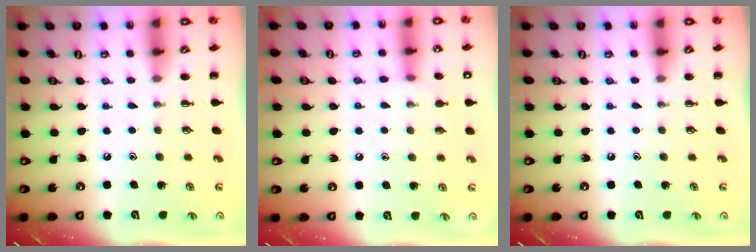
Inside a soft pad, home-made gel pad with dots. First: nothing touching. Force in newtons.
{"total": 7.8, "press": 7.5, "slide": 2.1}
{"total": 0.0}